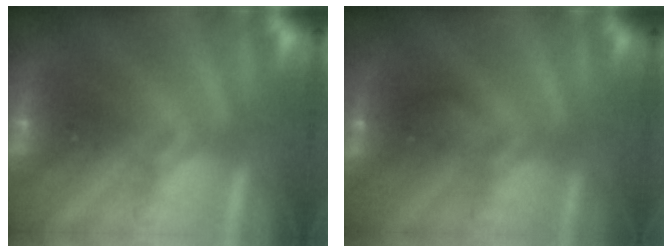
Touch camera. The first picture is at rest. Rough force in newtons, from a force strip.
{"total": 2.2}